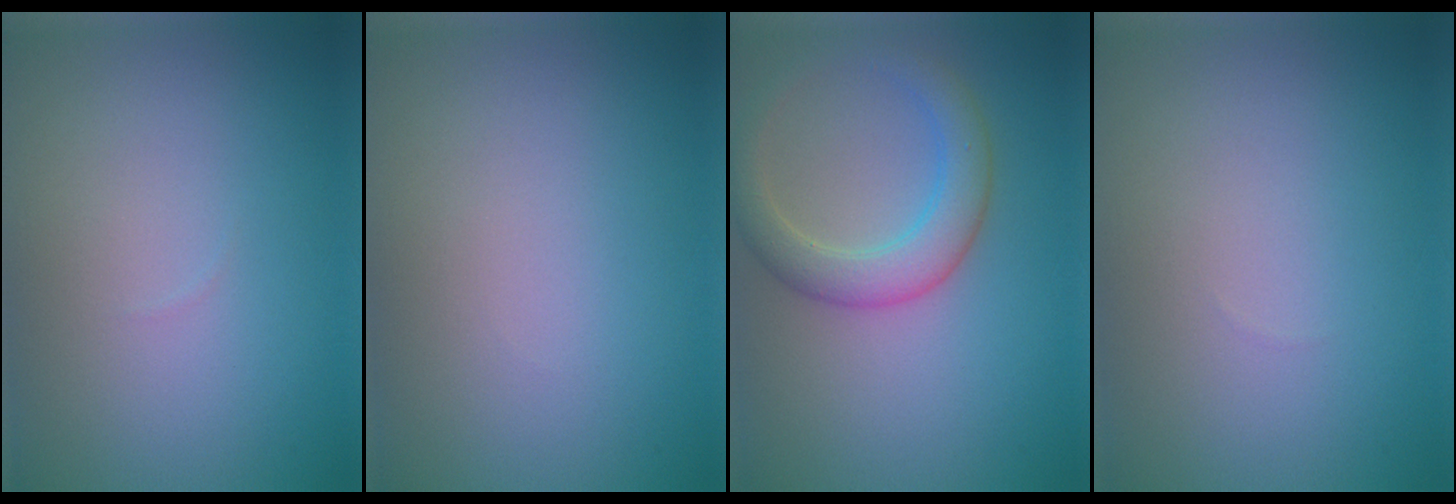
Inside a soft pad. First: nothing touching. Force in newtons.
{"total": 0.0}
{"total": 4.0, "press": 4.0, "slide": 0.4}
{"total": 0.0}